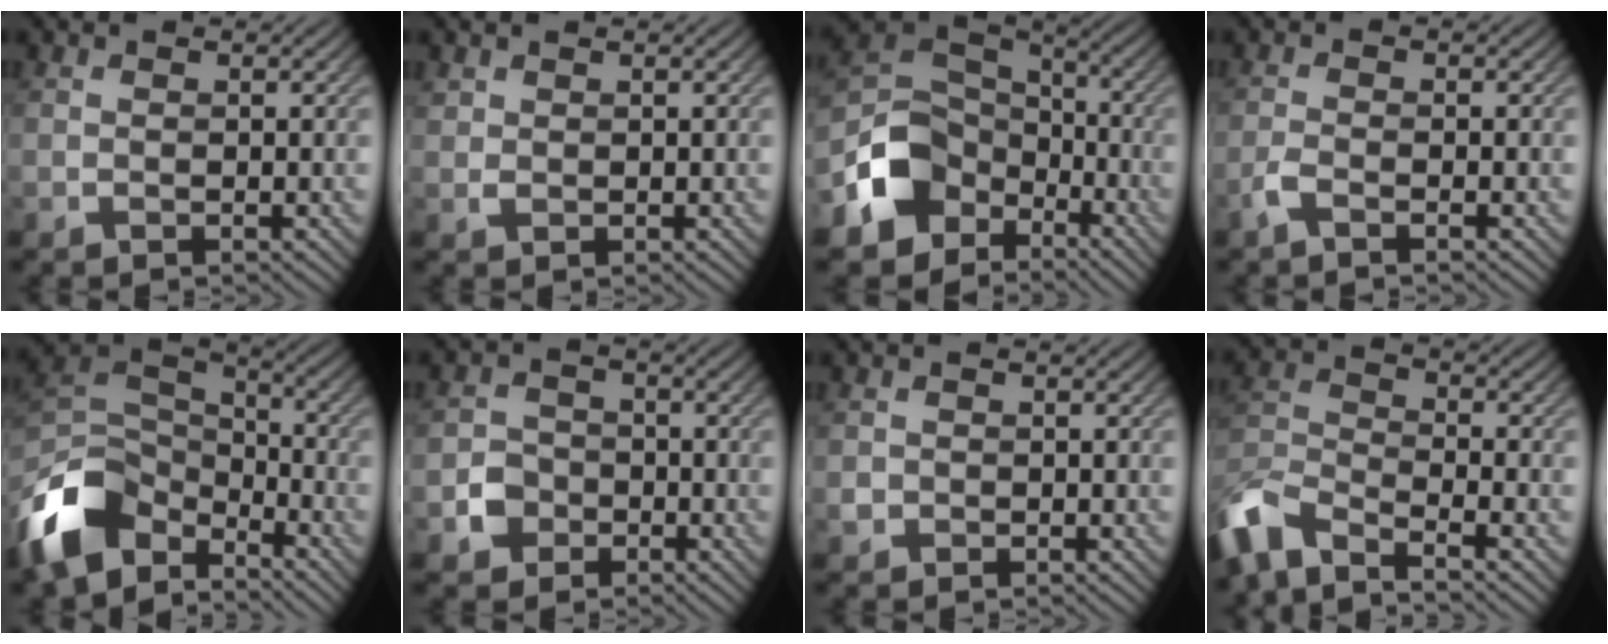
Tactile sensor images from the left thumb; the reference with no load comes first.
{"total": 1.0, "force": [0.7, 0.6, 0.2], "torque": [-0.006, 0.001, 0.016]}
{"total": 10.9, "force": [-4.9, 8.2, 5.4], "torque": [-0.135, -0.018, -0.100]}
{"total": 1.7, "force": [-1.3, 0.1, 1.2], "torque": [-0.031, 0.001, -0.033]}
{"total": 12.8, "force": [-7.4, 7.6, 7.1], "torque": [-0.198, -0.014, -0.143]}
{"total": 3.6, "force": [-1.6, 3.0, 1.1], "torque": [-0.023, 0.002, -0.035]}
{"total": 1.0, "force": [-0.2, 0.9, 0.2], "torque": [-0.001, -0.001, -0.006]}
{"total": 9.2, "force": [-7.3, 2.7, 5.0], "torque": [-0.117, -0.009, -0.156]}